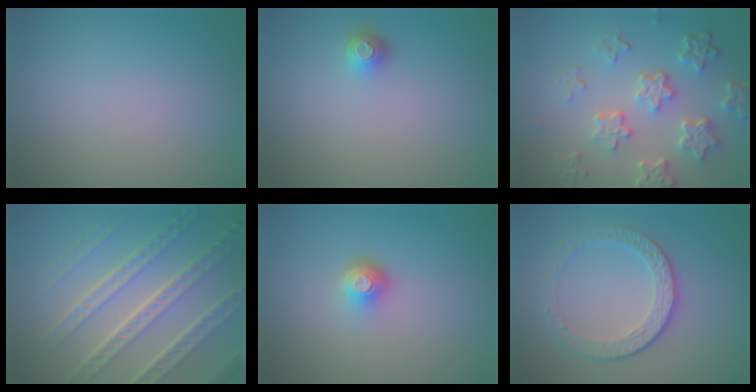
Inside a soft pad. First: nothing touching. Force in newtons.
{"total": 1.3, "press": 1.1, "slide": 0.8}
{"total": 5.9, "press": 4.4, "slide": 3.9}
{"total": 7.5, "press": 5.3, "slide": 5.3}
{"total": 2.0, "press": 1.4, "slide": 1.5}
{"total": 4.7, "press": 3.3, "slide": 3.3}